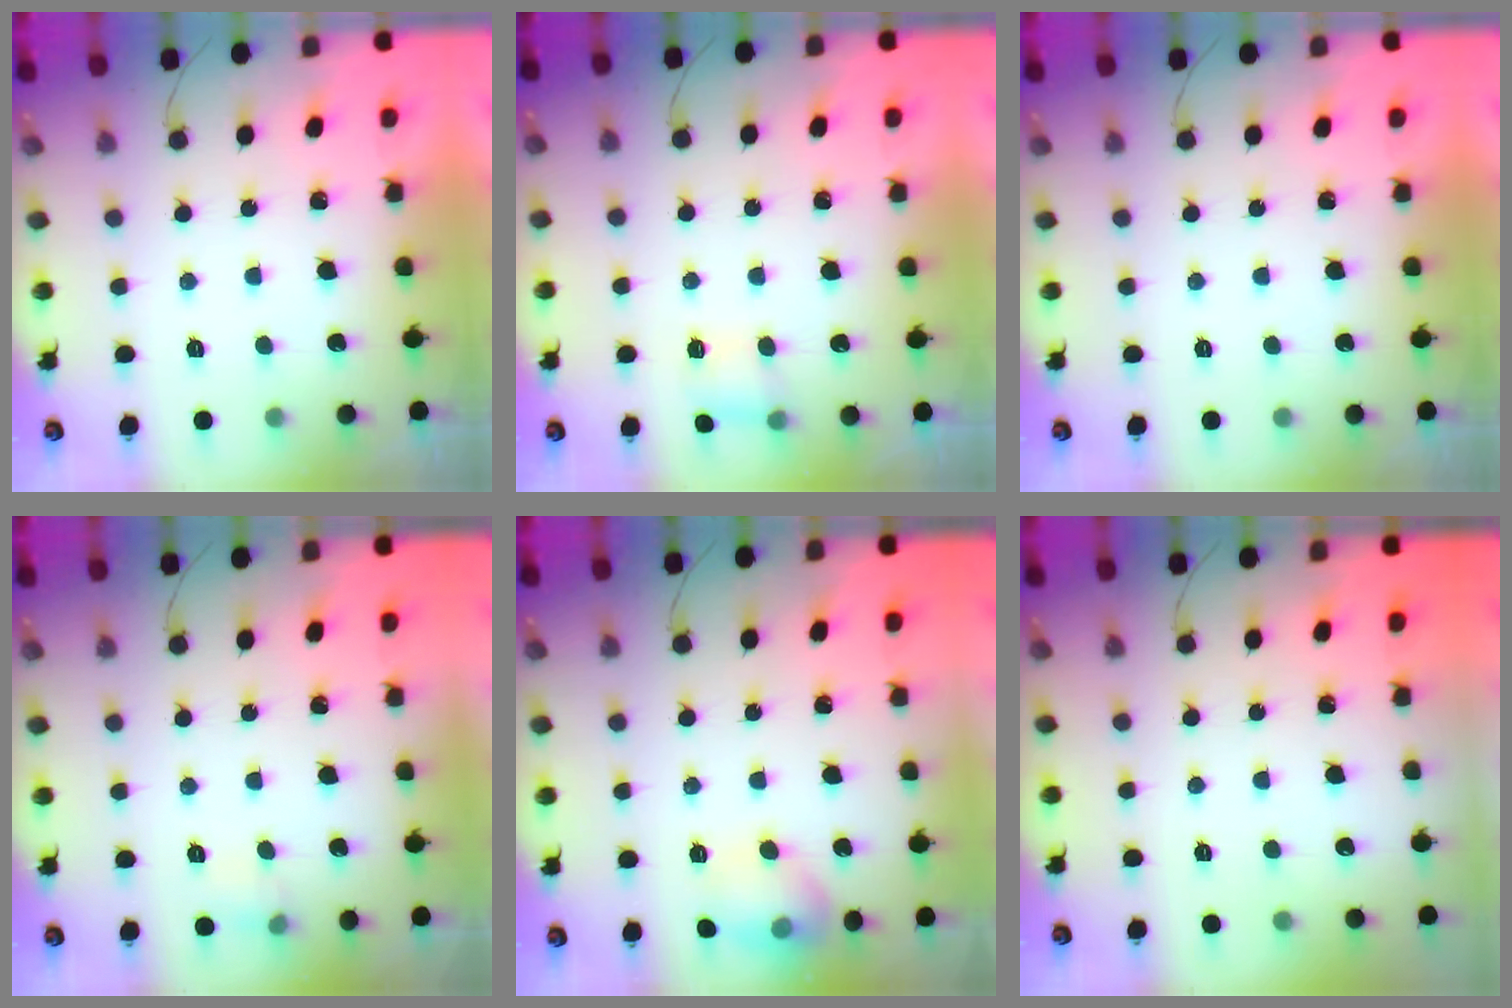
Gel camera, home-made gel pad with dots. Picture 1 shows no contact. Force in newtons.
{"total": 4.0, "press": 3.9, "slide": 1.0}
{"total": 0.0}
{"total": 4.8, "press": 4.6, "slide": 1.5}
{"total": 10.6, "press": 10.6, "slide": 0.5}
{"total": 0.0}